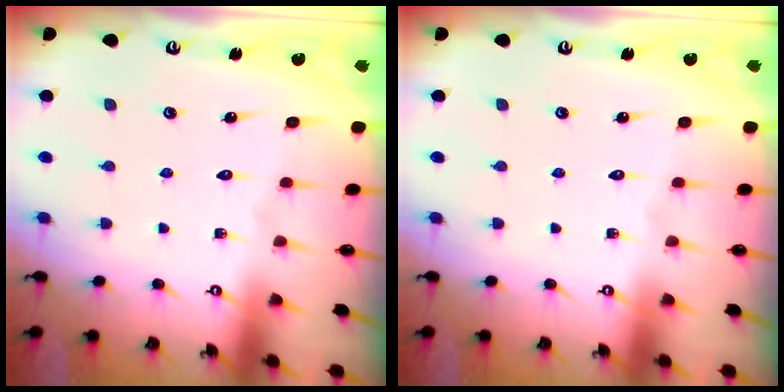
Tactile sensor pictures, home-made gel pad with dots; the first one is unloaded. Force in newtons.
{"total": 0.0}